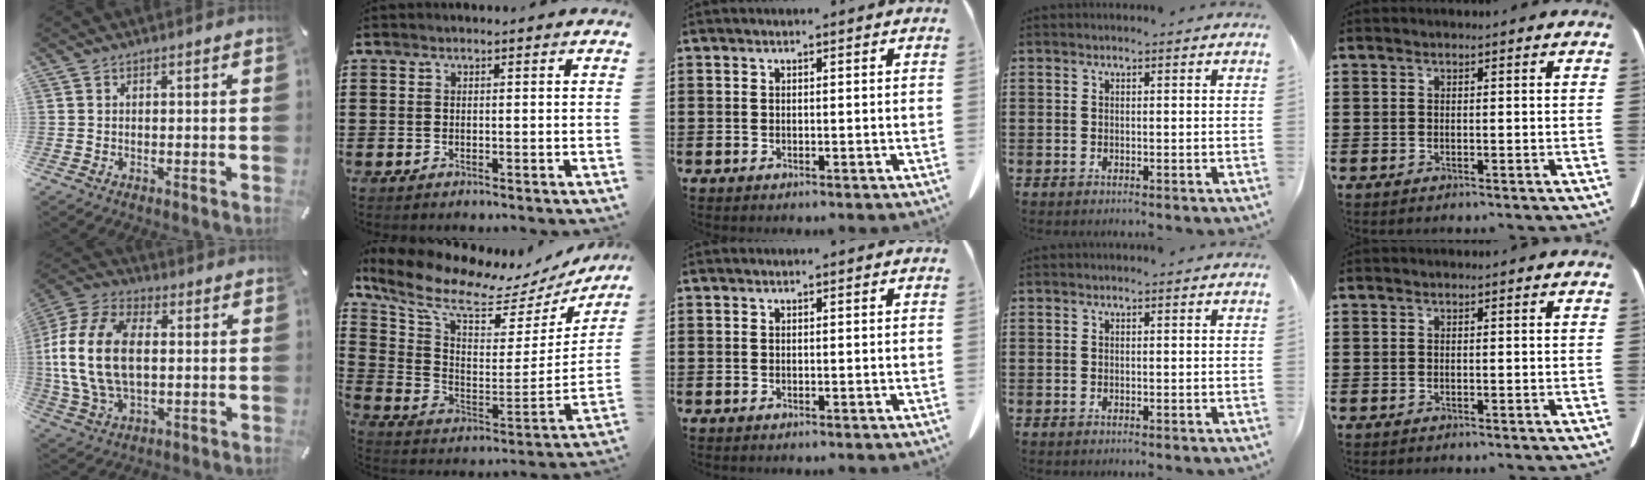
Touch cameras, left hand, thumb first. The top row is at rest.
{"thumb": {"total": 17.0, "force": [0.7, 11.0, 13.0], "torque": [-0.302, 0.001, 0.009]}, "index": {"total": 8.9, "force": [7.2, 2.0, 4.9], "torque": [-0.130, -0.061, 0.120]}}